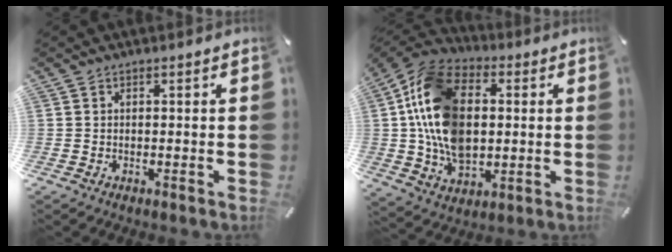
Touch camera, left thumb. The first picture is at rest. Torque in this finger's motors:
{"motor_torque": [1.96, 3.05, 1.86, 0.87, 0.34]}